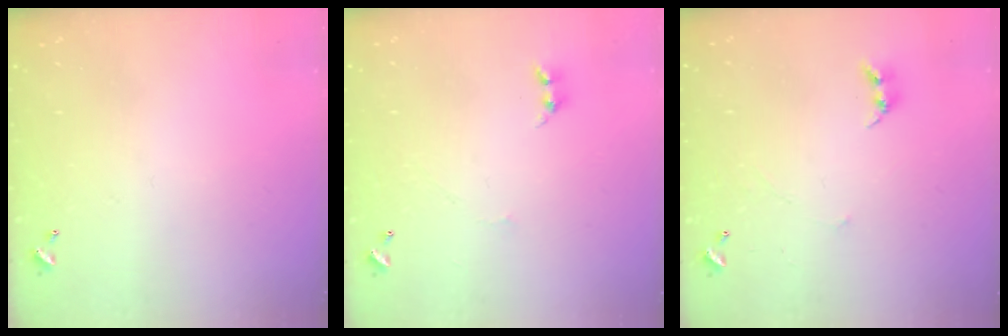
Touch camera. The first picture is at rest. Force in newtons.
{"total": 0.9, "press": 0.8, "slide": 0.4}
{"total": 2.7, "press": 2.7, "slide": 0.3}